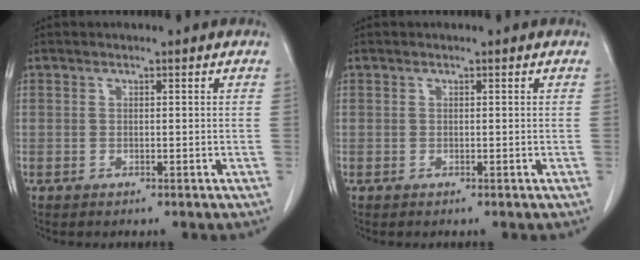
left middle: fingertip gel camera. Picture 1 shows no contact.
{"total": 0.0}